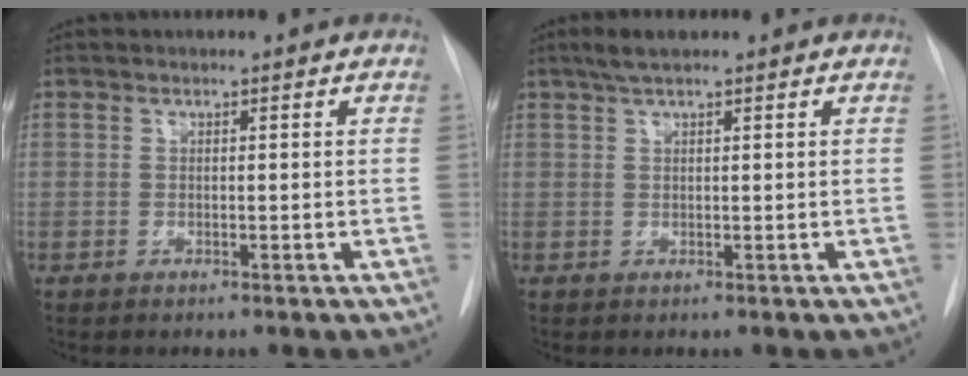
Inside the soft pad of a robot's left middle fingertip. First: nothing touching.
{"total": 2.8, "force": [2.1, 0.3, 1.9], "torque": [-0.040, 0.011, 0.038]}